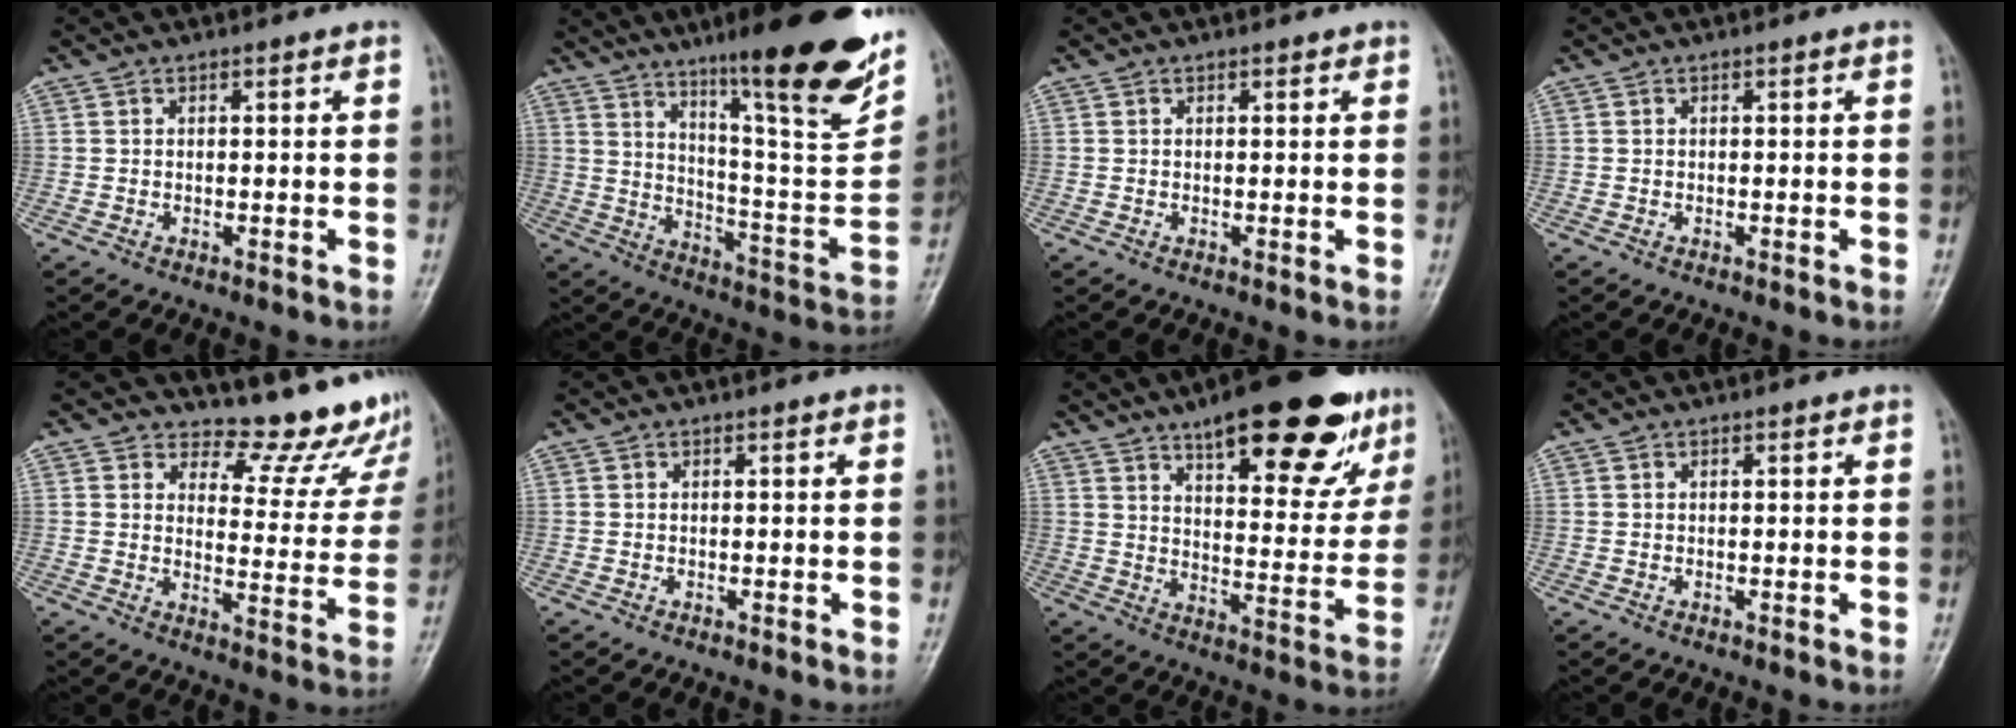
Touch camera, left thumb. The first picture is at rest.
{"total": 25.9, "force": [15.5, 4.6, 20.2], "torque": [-0.264, -0.064, 0.245]}
{"total": 0.9, "force": [0.6, 0.5, 0.4], "torque": [-0.003, -0.002, 0.005]}
{"total": 0.0}
{"total": 13.1, "force": [12.0, 4.2, 3.0], "torque": [0.003, -0.126, 0.135]}
{"total": 0.0}
{"total": 22.3, "force": [13.8, 7.8, 15.7], "torque": [-0.173, -0.043, 0.198]}
{"total": 0.0}